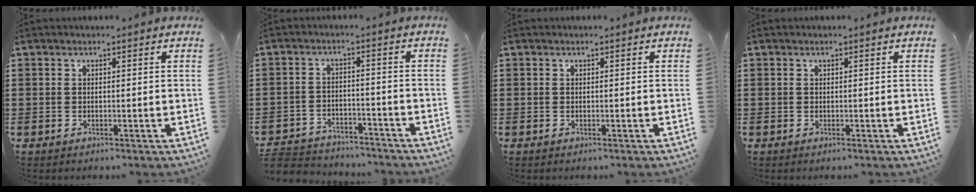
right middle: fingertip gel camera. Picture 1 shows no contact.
{"total": 3.6, "force": [-3.5, 0.8, 0.0], "torque": [-0.014, 0.001, -0.077]}
{"total": 0.0}
{"total": 0.0}